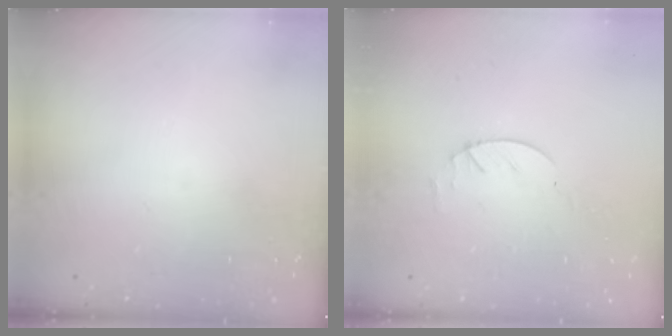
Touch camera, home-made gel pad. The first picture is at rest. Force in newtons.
{"total": 1.9, "press": 1.9, "slide": 0.3}